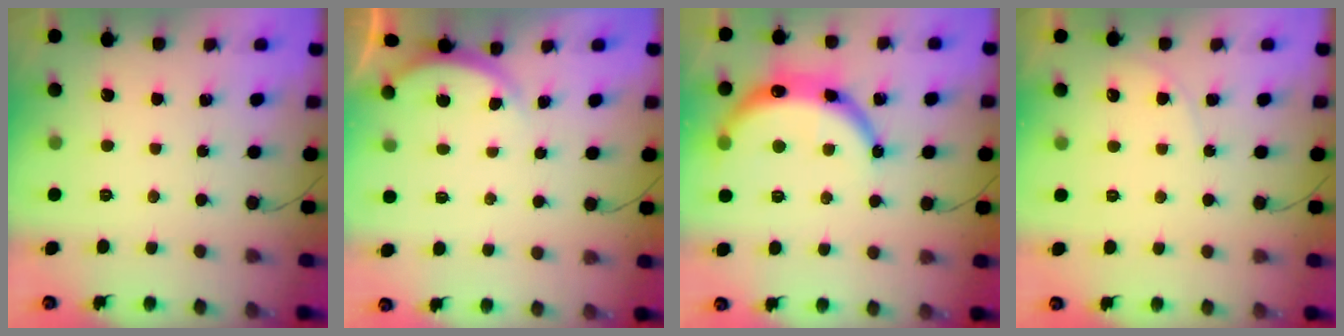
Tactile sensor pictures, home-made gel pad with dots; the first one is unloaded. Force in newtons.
{"total": 2.0, "press": 2.0, "slide": 0.5}
{"total": 14.4, "press": 14.3, "slide": 1.8}
{"total": 3.9, "press": 3.9, "slide": 0.3}